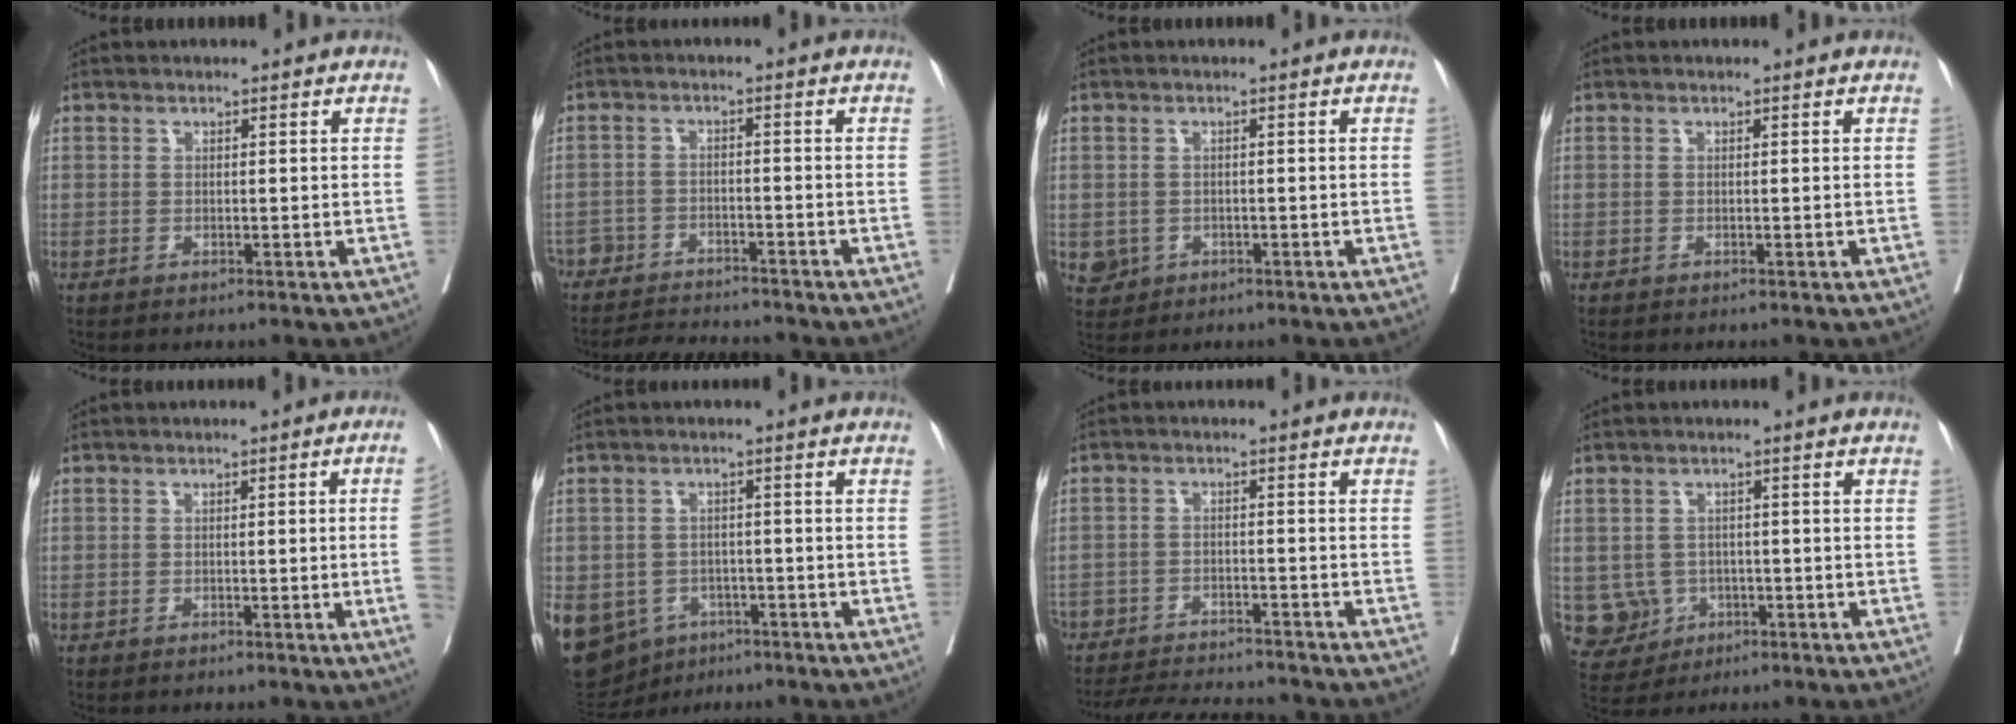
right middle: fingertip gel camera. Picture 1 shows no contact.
{"total": 9.6, "force": [-9.2, 1.4, 2.1], "torque": [-0.023, 0.000, -0.141]}
{"total": 3.1, "force": [-1.2, 2.8, 0.6], "torque": [-0.005, 0.003, -0.015]}
{"total": 0.0}
{"total": 5.1, "force": [-1.0, -1.1, 4.9], "torque": [-0.058, -0.001, -0.013]}
{"total": 19.0, "force": [-8.4, 15.3, 7.6], "torque": [-0.238, 0.000, -0.111]}
{"total": 13.9, "force": [-13.0, 2.2, 4.5], "torque": [-0.077, -0.008, -0.186]}
{"total": 5.0, "force": [-1.1, 4.9, 0.7], "torque": [-0.008, 0.006, -0.012]}